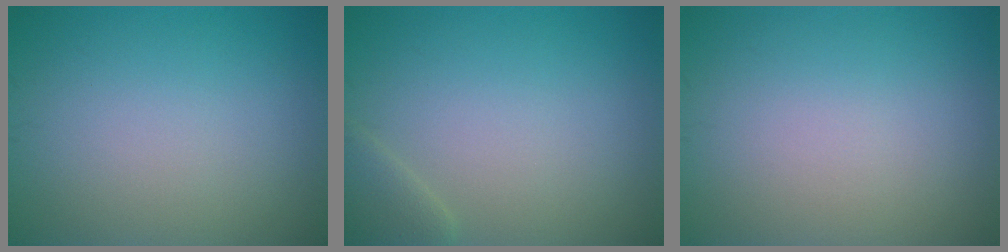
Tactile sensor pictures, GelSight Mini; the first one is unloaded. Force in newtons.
{"total": 1.7, "press": 1.7, "slide": 0.1}
{"total": 0.0}